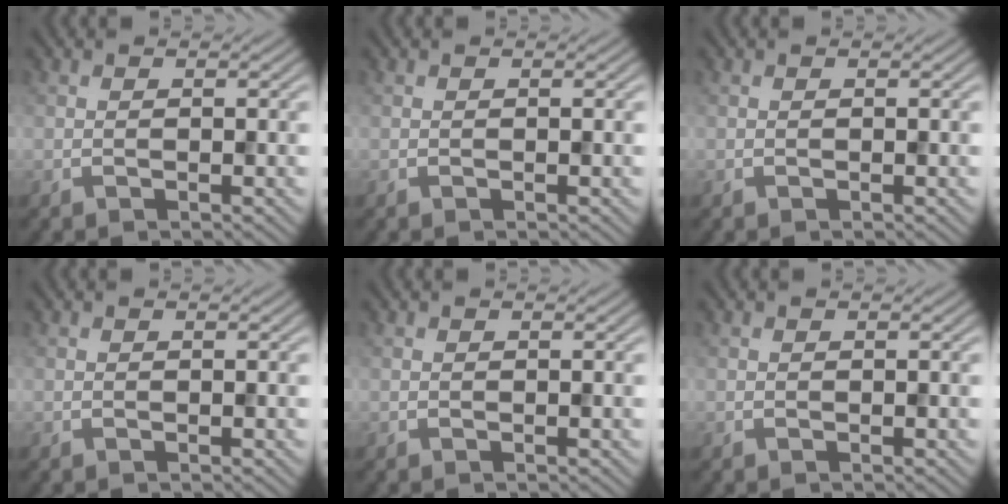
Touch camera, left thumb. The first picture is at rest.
{"total": 0.0}
{"total": 0.0}
{"total": 0.0}
{"total": 0.0}
{"total": 0.0}